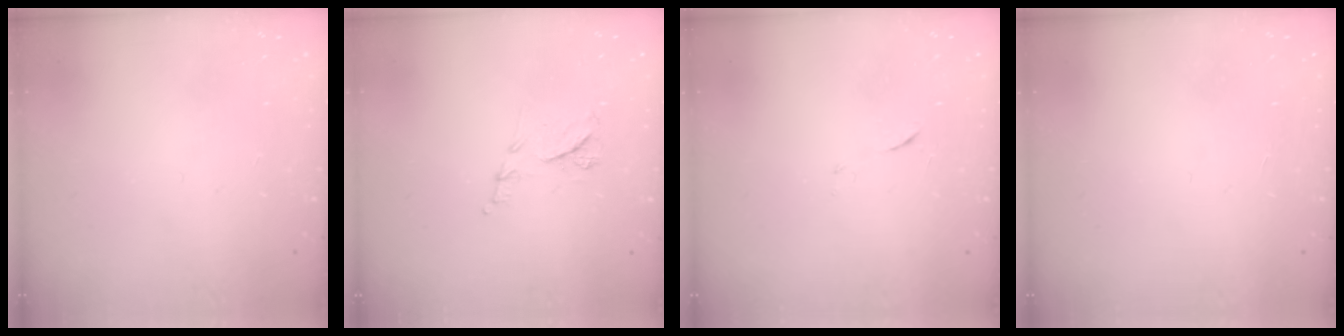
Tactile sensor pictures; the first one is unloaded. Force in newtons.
{"total": 7.3, "press": 7.2, "slide": 0.9}
{"total": 6.7, "press": 6.6, "slide": 0.6}
{"total": 1.7, "press": 1.6, "slide": 0.1}